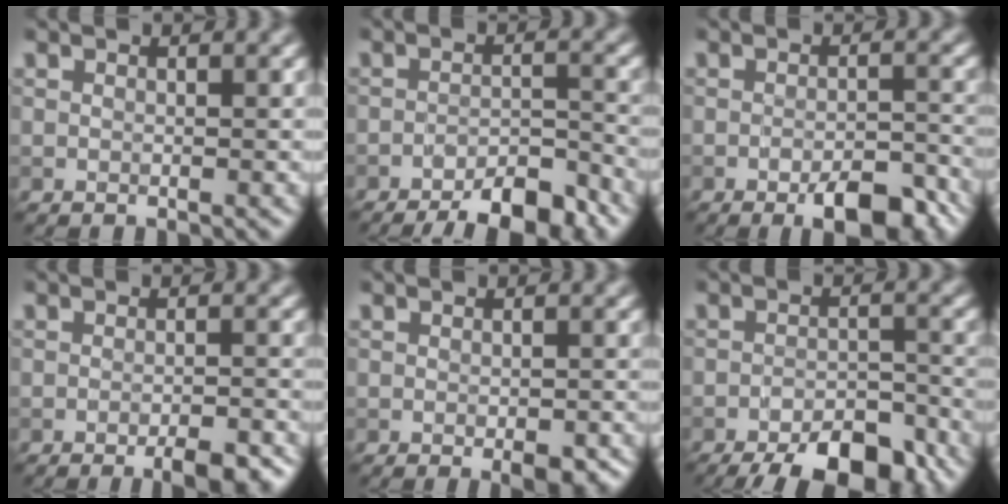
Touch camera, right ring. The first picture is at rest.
{"total": 7.2, "force": [-5.5, 1.9, 4.3], "torque": [-0.058, -0.005, -0.081]}
{"total": 5.3, "force": [-3.1, 1.7, 4.0], "torque": [-0.058, 0.001, -0.041]}
{"total": 3.7, "force": [-2.2, 0.8, 2.8], "torque": [-0.040, -0.002, -0.033]}
{"total": 2.4, "force": [-1.1, 1.0, 1.8], "torque": [-0.025, -0.005, -0.011]}
{"total": 9.5, "force": [-7.2, 3.2, 5.2], "torque": [-0.068, -0.018, -0.105]}